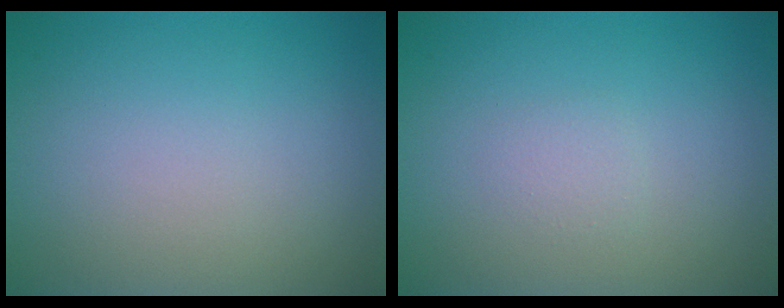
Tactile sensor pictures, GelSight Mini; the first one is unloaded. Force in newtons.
{"total": 0.8, "press": 0.8, "slide": 0.0}